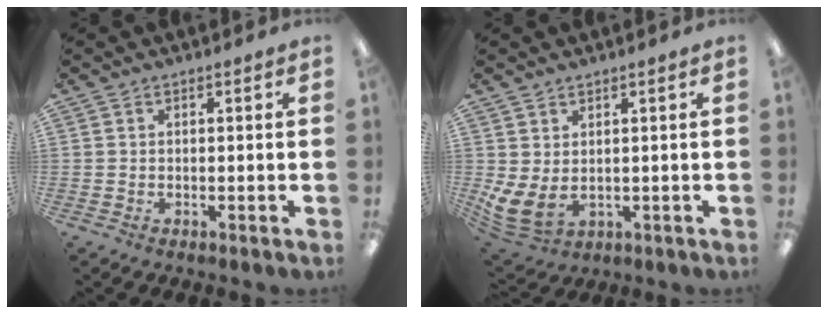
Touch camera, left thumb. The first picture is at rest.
{"total": 6.3, "force": [1.4, 3.9, 4.7], "torque": [-0.108, -0.022, 0.029]}